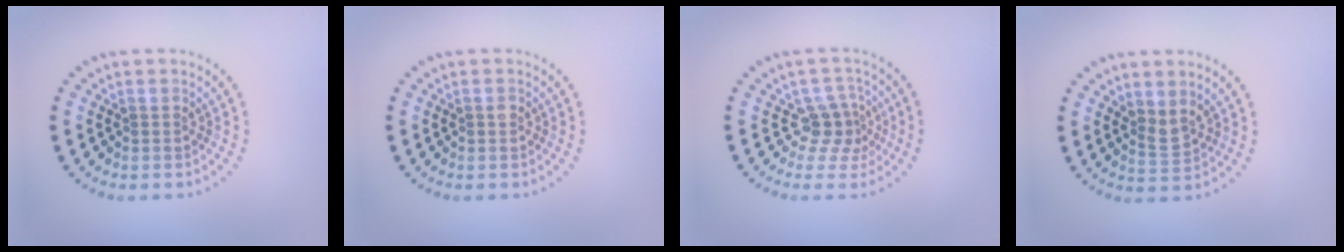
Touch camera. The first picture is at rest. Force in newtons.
{"total": 0.7, "press": 0.6, "slide": 0.1}
{"total": 2.6, "press": 1.8, "slide": 1.8}
{"total": 1.8, "press": 1.4, "slide": 1.1}